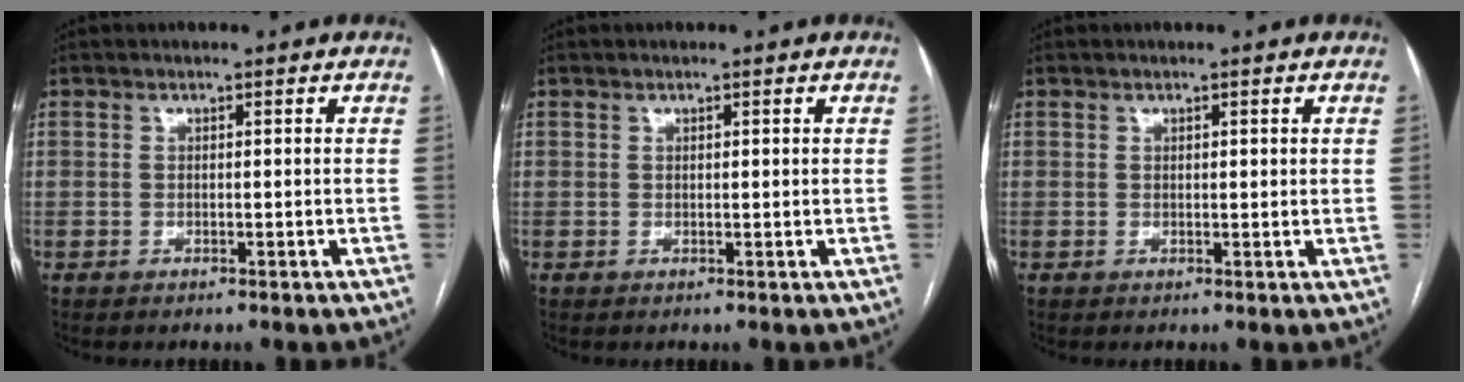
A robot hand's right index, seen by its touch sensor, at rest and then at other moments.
{"total": 0.6, "force": [0.3, 0.2, 0.4], "torque": [-0.006, 0.001, 0.005]}
{"total": 1.0, "force": [0.6, 0.4, 0.7], "torque": [-0.007, 0.000, 0.006]}